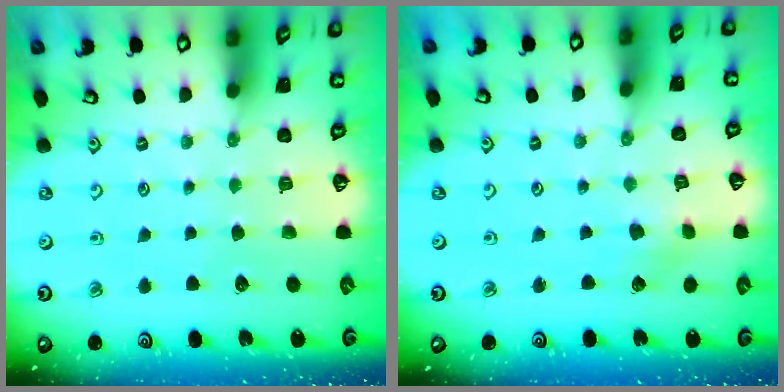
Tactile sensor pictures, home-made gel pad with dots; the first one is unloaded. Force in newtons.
{"total": 2.7, "press": 2.7, "slide": 0.3}